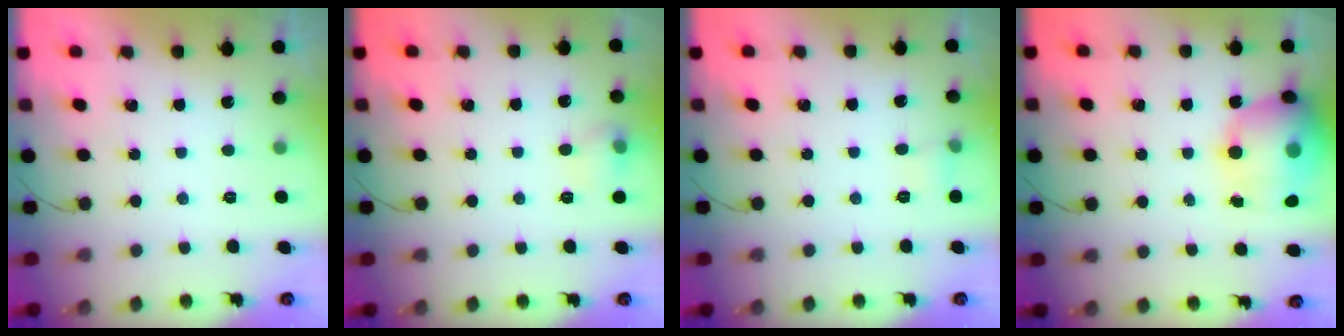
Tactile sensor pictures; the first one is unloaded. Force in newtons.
{"total": 6.8, "press": 6.7, "slide": 1.3}
{"total": 4.4, "press": 4.1, "slide": 1.6}
{"total": 20.0, "press": 19.5, "slide": 4.2}